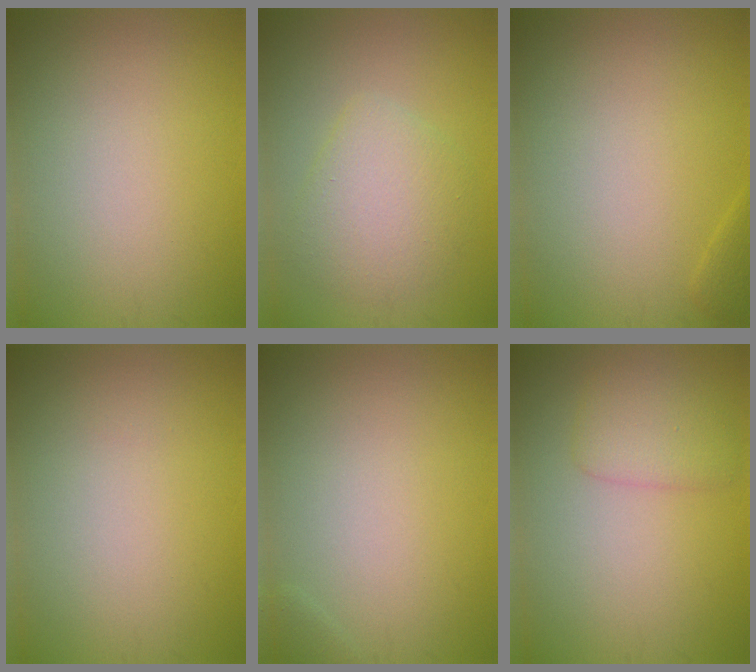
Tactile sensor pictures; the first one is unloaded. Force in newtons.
{"total": 3.9, "press": 3.9, "slide": 0.3}
{"total": 0.9, "press": 0.9, "slide": 0.1}
{"total": 0.0}
{"total": 0.6, "press": 0.5, "slide": 0.1}
{"total": 2.6, "press": 2.6, "slide": 0.1}